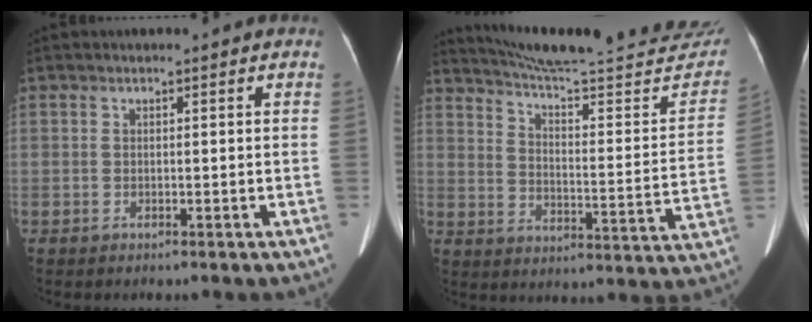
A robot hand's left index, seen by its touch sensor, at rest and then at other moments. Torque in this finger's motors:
{"motor_torque": [0.63, -1.26, 0.01, 0.06]}